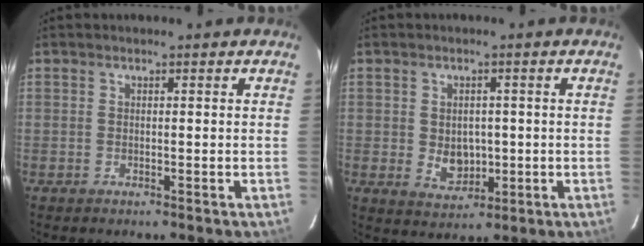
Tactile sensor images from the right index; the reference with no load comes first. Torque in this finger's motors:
{"motor_torque": [0.62, 0.02, 0.28, 0.05]}